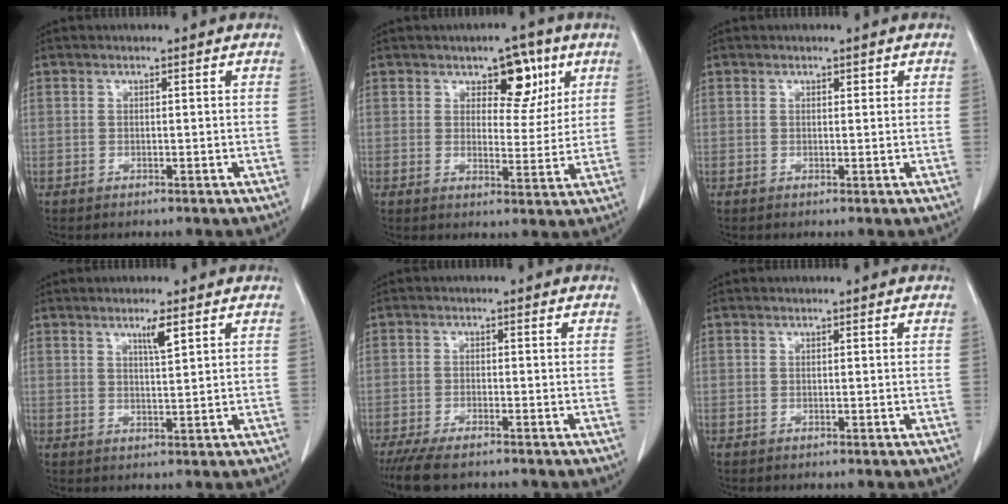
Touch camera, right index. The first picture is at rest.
{"total": 6.8, "force": [3.5, 3.7, 4.6], "torque": [-0.050, 0.006, 0.049]}
{"total": 0.6, "force": [0.4, 0.3, 0.3], "torque": [-0.001, -0.001, 0.003]}
{"total": 2.9, "force": [1.7, 0.1, 2.4], "torque": [-0.044, -0.004, 0.030]}
{"total": 5.9, "force": [-4.8, 1.4, 3.1], "torque": [-0.051, -0.012, -0.079]}
{"total": 0.0}